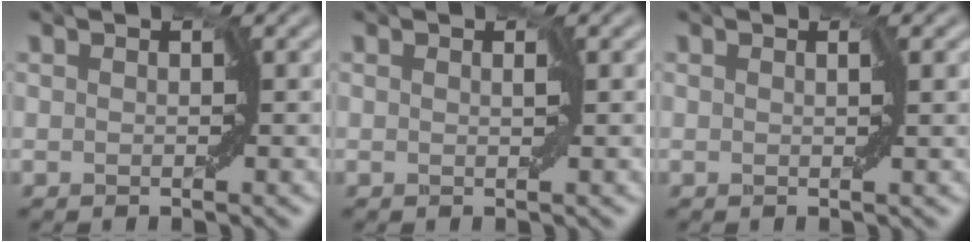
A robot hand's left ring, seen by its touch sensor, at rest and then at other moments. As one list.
[{"total": 0.0}, {"total": 0.6, "force": [0.2, -0.1, 0.6], "torque": [-0.019, -0.003, 0.004]}]